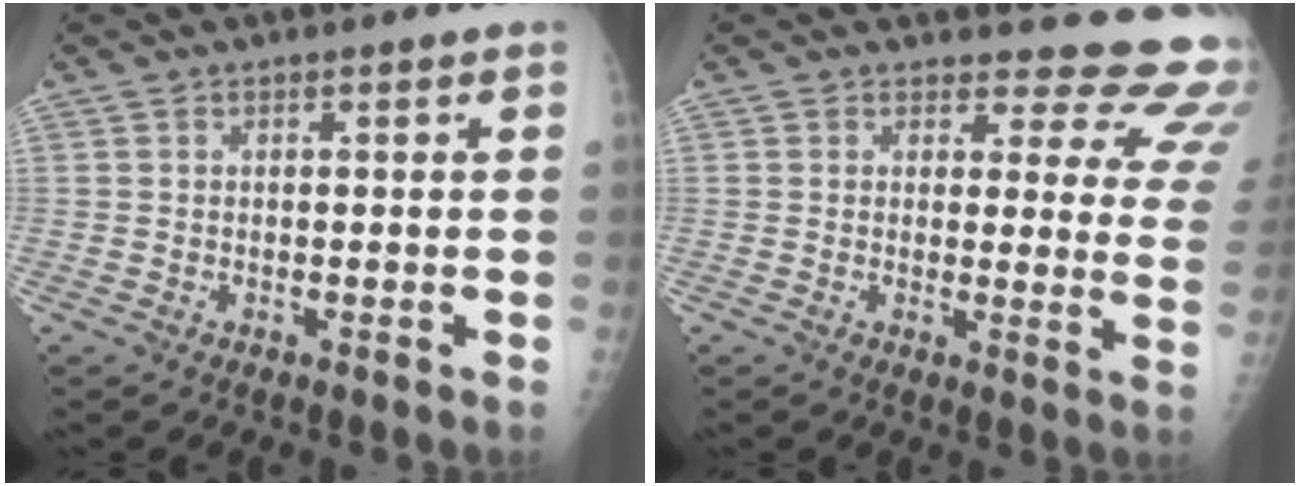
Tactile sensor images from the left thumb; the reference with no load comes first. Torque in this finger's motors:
{"motor_torque": [0.16, 0.32, -0.03, -0.19, 0.06]}